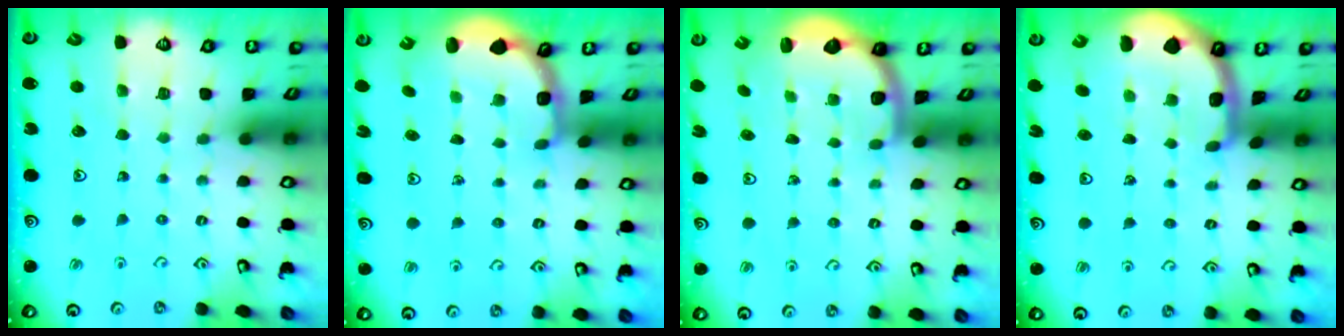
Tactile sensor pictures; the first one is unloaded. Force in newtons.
{"total": 2.8, "press": 2.3, "slide": 1.7}
{"total": 2.1, "press": 1.9, "slide": 1.0}
{"total": 2.4, "press": 2.4, "slide": 0.4}